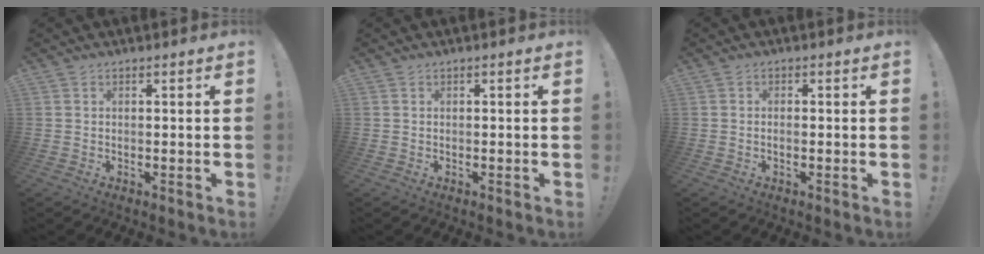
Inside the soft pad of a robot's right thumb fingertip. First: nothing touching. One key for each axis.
{"total": 0.0}
{"total": 1.2, "fx": -0.7, "fy": 0.2, "fz": 0.9, "tx": -0.020, "ty": 0.003, "tz": -0.011}